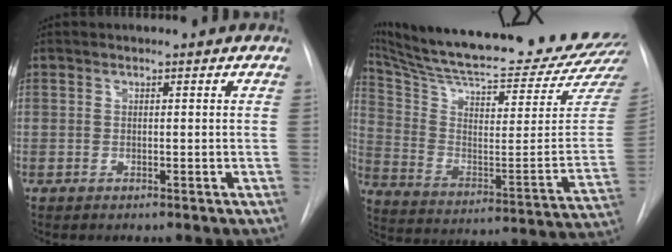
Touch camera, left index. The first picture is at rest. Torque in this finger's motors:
{"motor_torque": [0.29, -1.85, 0.05, 0.08]}